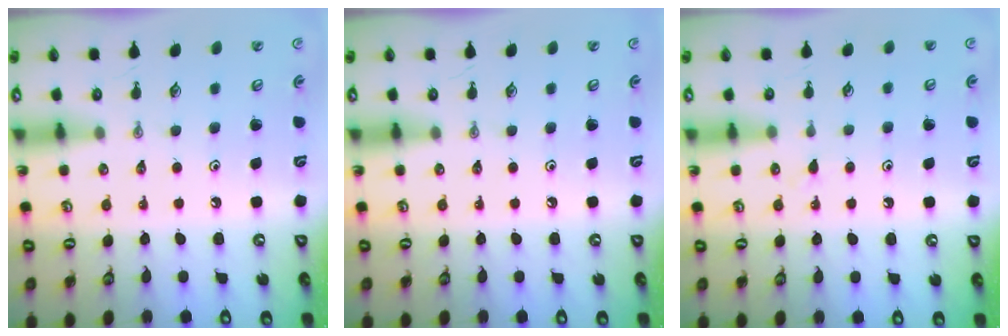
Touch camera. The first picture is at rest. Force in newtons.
{"total": 0.0}
{"total": 6.0, "press": 6.0, "slide": 0.7}